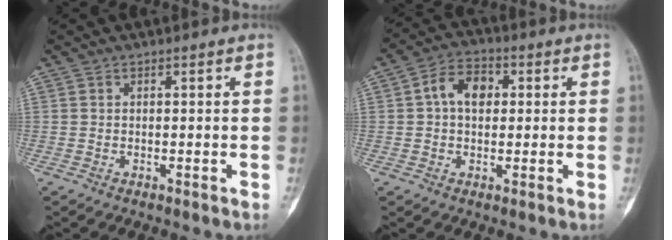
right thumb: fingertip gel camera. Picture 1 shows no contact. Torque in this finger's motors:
{"motor_torque": [-0.59, 0.62, 0.01, 0.02, 0.19]}